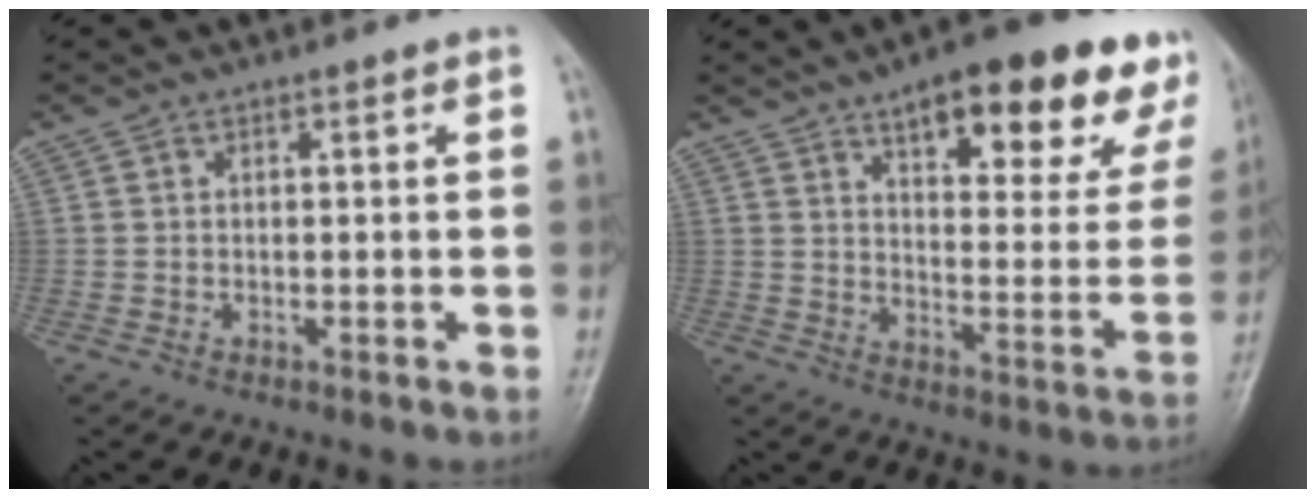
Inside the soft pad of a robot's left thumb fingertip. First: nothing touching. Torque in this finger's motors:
{"motor_torque": [1.38, 1.34, 1.50, -1.27, 0.11]}